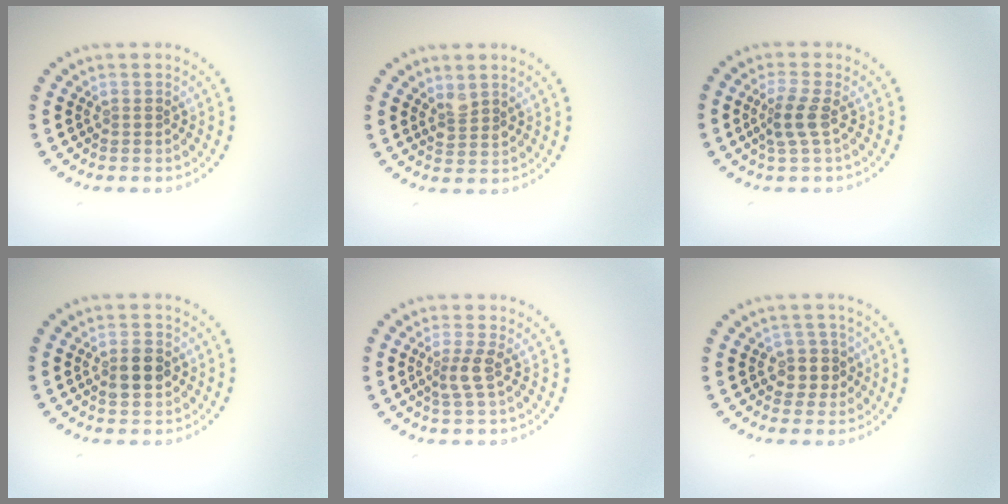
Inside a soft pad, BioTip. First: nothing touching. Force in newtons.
{"total": 1.7, "press": 1.4, "slide": 0.9}
{"total": 2.3, "press": 2.0, "slide": 1.1}
{"total": 2.8, "press": 2.8, "slide": 0.2}
{"total": 2.1, "press": 1.6, "slide": 1.3}
{"total": 2.6, "press": 2.2, "slide": 1.3}